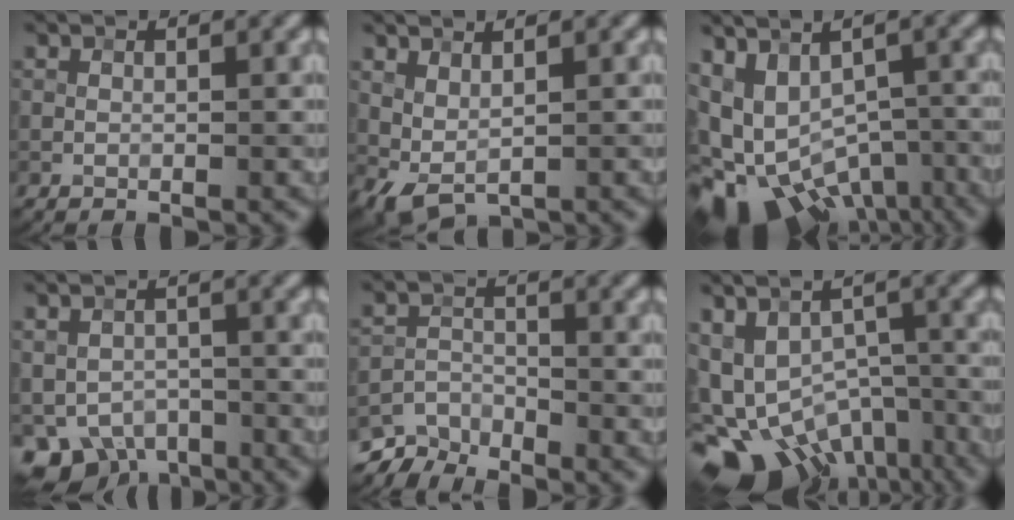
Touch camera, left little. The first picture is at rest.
{"total": 2.0, "force": [1.1, 0.9, 1.4], "torque": [-0.034, -0.005, 0.025]}
{"total": 11.4, "force": [-4.8, 6.8, 7.8], "torque": [-0.128, -0.002, -0.061]}
{"total": 5.5, "force": [-3.1, 3.9, 2.4], "torque": [-0.037, -0.023, -0.045]}
{"total": 4.0, "force": [-3.6, 1.5, 0.7], "torque": [-0.004, -0.008, -0.075]}
{"total": 14.4, "force": [-7.6, 9.6, 7.6], "torque": [-0.129, -0.030, -0.076]}